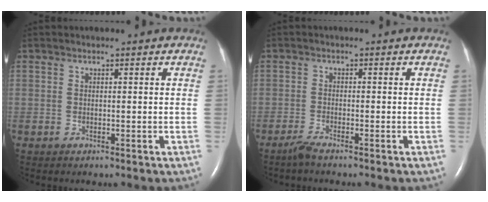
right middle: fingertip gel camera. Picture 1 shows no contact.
{"total": 1.9, "force": [-1.7, -0.2, 1.0], "torque": [-0.035, -0.007, -0.037]}